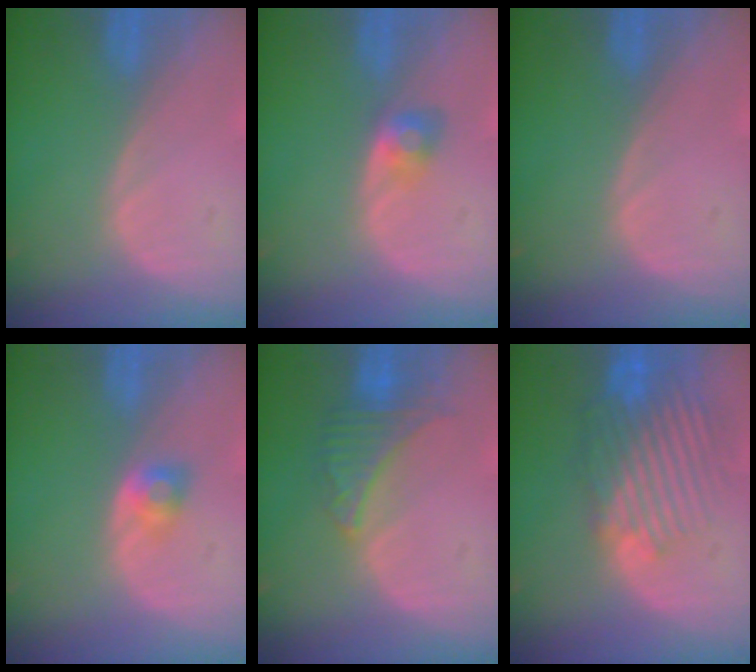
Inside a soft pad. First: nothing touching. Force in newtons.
{"total": 2.7, "press": 2.5, "slide": 1.1}
{"total": 0.0}
{"total": 2.7, "press": 2.4, "slide": 1.1}
{"total": 5.2, "press": 5.2, "slide": 0.4}
{"total": 10.2, "press": 9.1, "slide": 4.7}